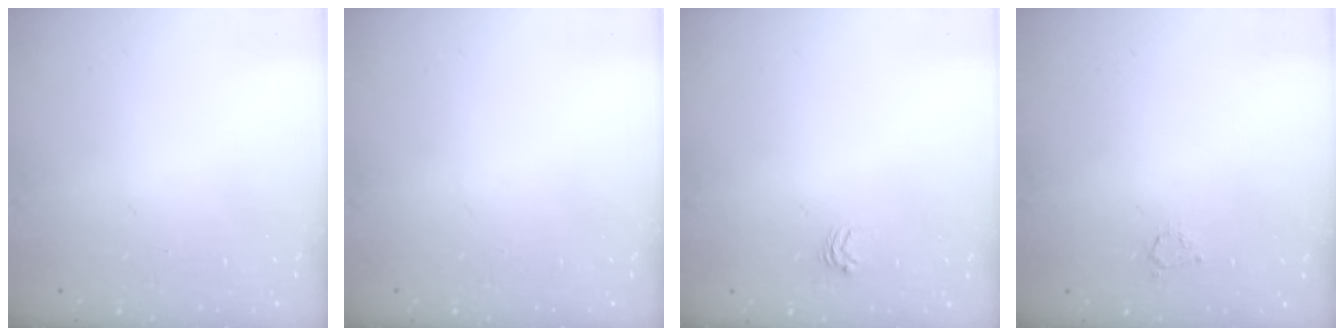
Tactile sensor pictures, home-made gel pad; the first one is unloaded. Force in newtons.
{"total": 0.0}
{"total": 2.9, "press": 2.8, "slide": 0.4}
{"total": 2.5, "press": 2.5, "slide": 0.4}